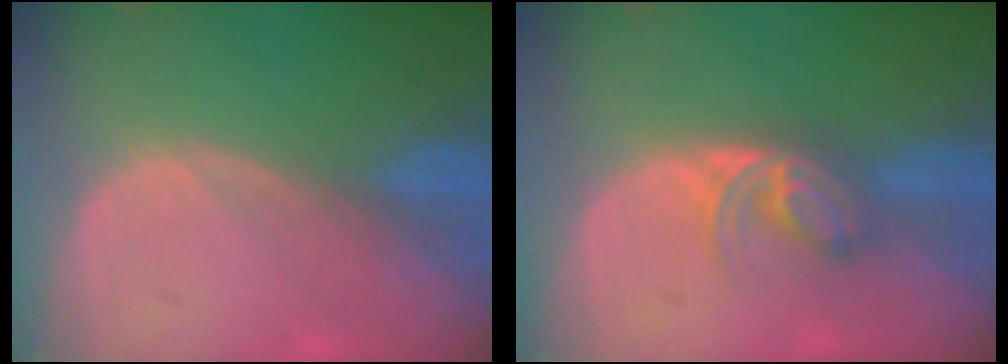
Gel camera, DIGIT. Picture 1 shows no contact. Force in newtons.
{"total": 5.7, "press": 4.7, "slide": 3.3}